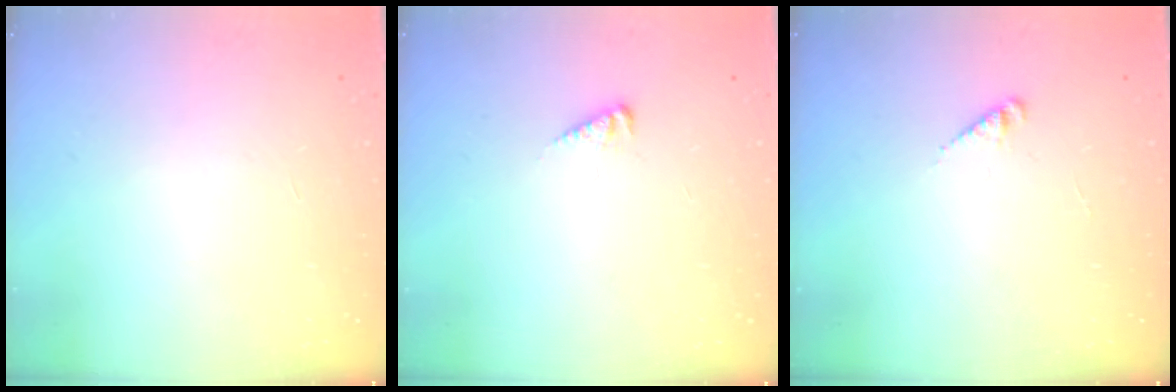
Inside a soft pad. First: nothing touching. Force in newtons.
{"total": 2.7, "press": 2.7, "slide": 0.3}
{"total": 1.8, "press": 1.8, "slide": 0.3}